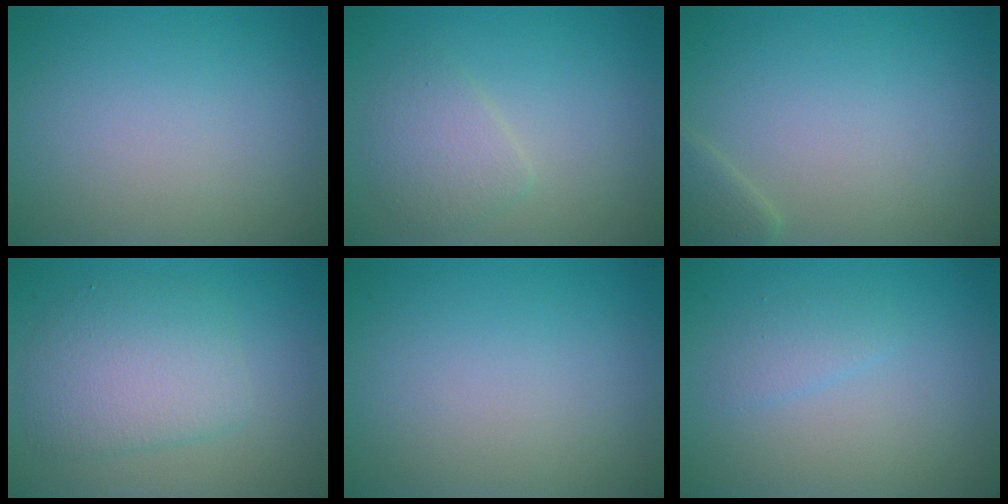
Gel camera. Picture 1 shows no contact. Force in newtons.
{"total": 2.4, "press": 2.4, "slide": 0.1}
{"total": 1.7, "press": 1.7, "slide": 0.1}
{"total": 4.7, "press": 4.7, "slide": 0.1}
{"total": 0.0}
{"total": 1.3, "press": 1.3, "slide": 0.1}